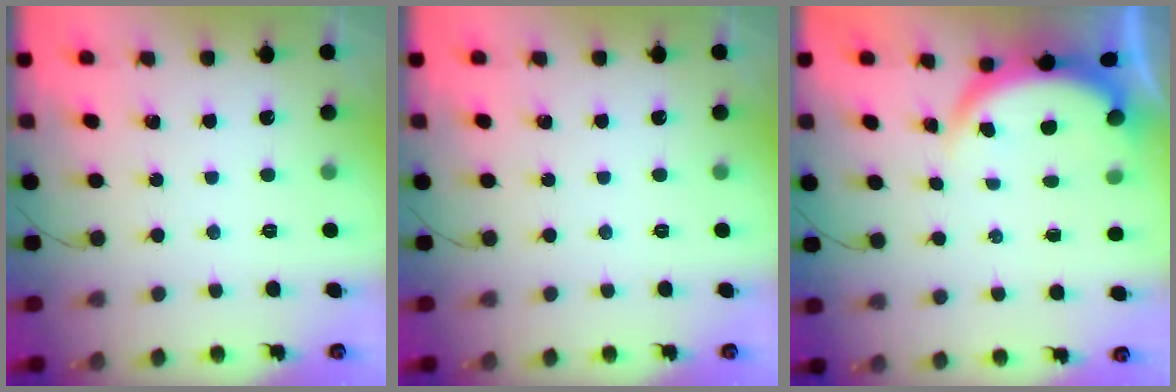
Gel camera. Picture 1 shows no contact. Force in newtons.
{"total": 0.0}
{"total": 4.0, "press": 4.0, "slide": 0.1}